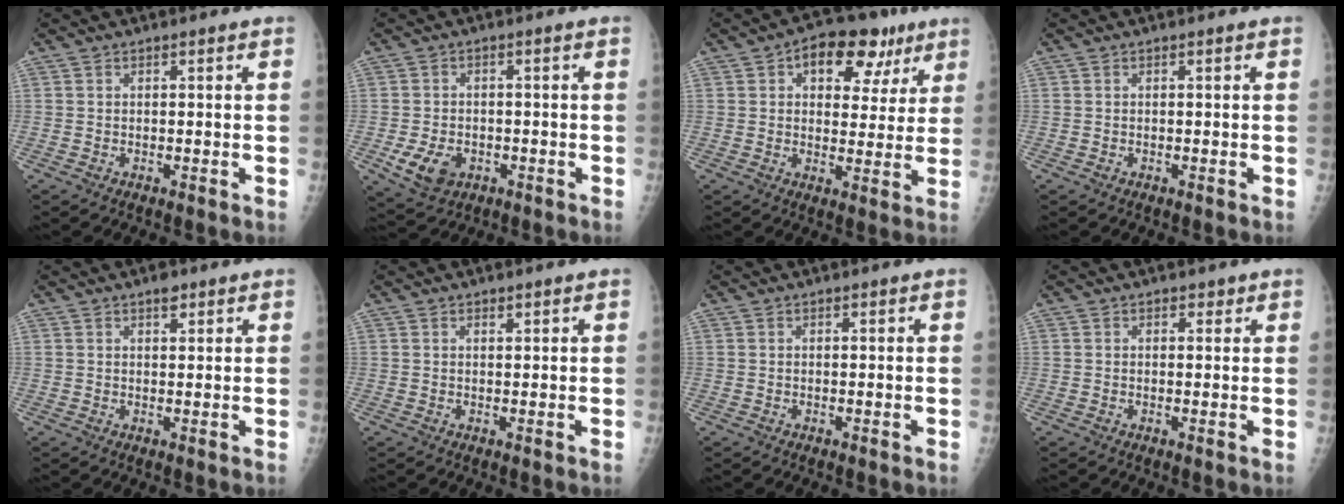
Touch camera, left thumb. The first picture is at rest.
{"total": 6.3, "force": [-2.3, 4.6, 3.7], "torque": [-0.060, 0.003, -0.030]}
{"total": 12.8, "force": [6.1, 7.8, 8.1], "torque": [-0.058, -0.001, 0.084]}
{"total": 0.0}
{"total": 2.0, "force": [1.3, 0.9, 1.2], "torque": [-0.006, -0.006, 0.020]}
{"total": 0.6, "force": [0.5, 0.3, 0.3], "torque": [0.003, -0.003, 0.007]}
{"total": 0.0}
{"total": 1.1, "force": [0.7, 0.8, 0.3], "torque": [0.012, -0.003, 0.006]}